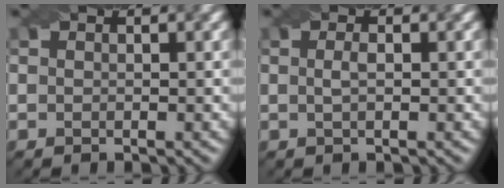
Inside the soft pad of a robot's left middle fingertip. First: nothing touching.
{"total": 1.1, "force": [0.0, 0.3, 1.0], "torque": [-0.024, 0.003, 0.001]}